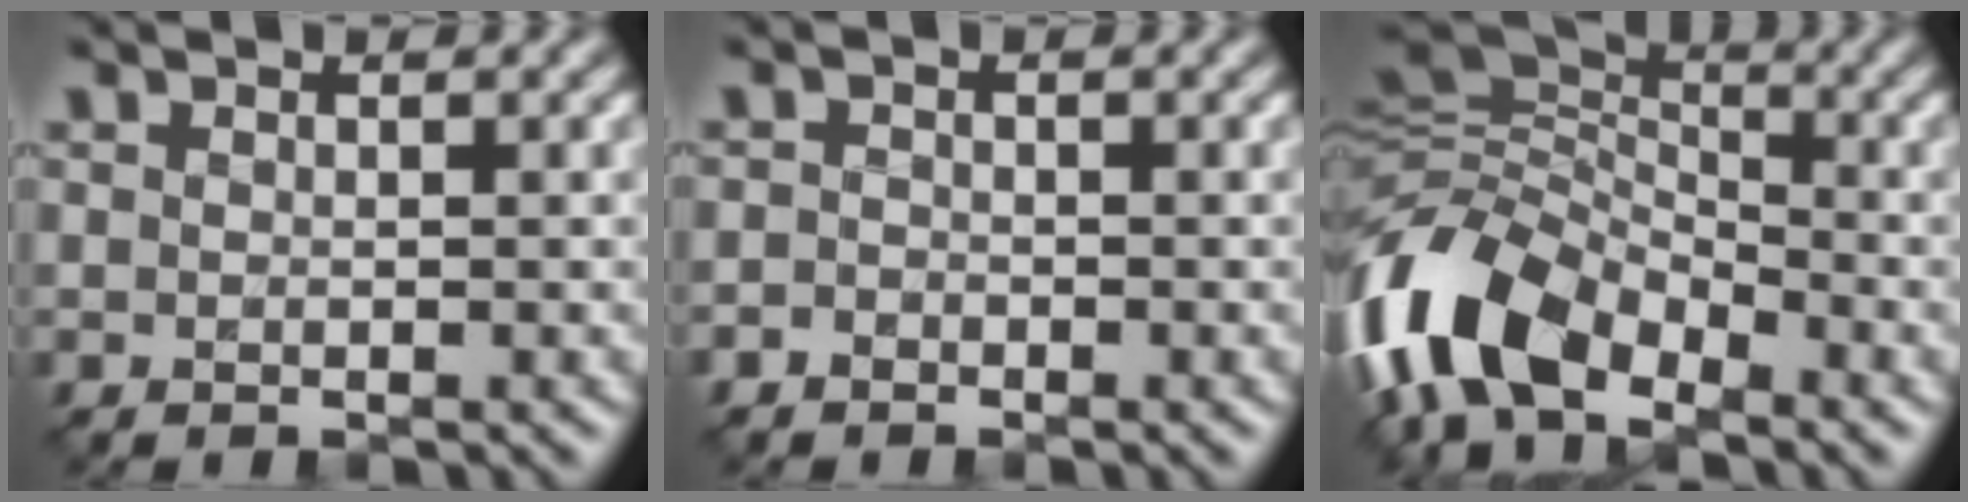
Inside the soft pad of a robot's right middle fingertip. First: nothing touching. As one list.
[{"total": 0.9, "force": [-0.7, 0.6, 0.1], "torque": [0.002, 0.000, -0.015]}, {"total": 9.9, "force": [-5.4, 5.5, 6.2], "torque": [-0.127, -0.001, -0.121]}]